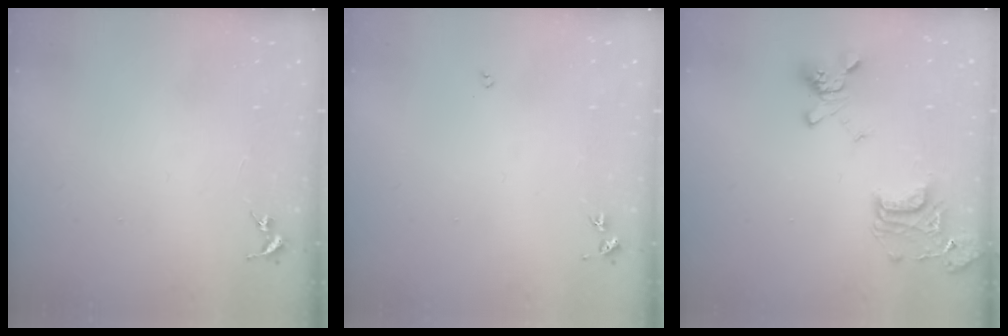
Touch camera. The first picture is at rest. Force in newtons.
{"total": 2.7, "press": 2.7, "slide": 0.5}
{"total": 18.3, "press": 18.2, "slide": 1.7}